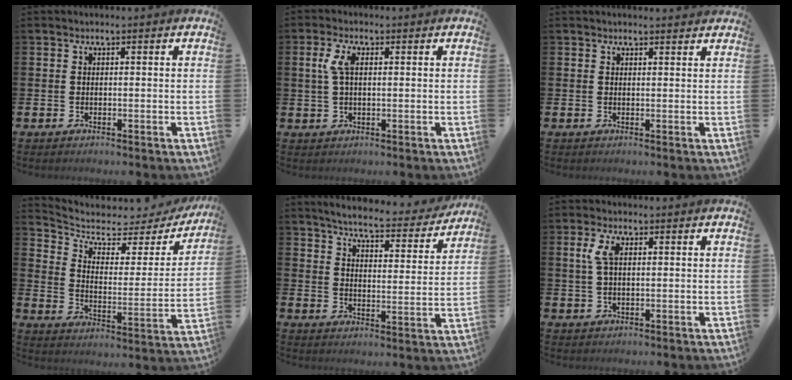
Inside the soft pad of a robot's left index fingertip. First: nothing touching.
{"total": 4.2, "force": [1.2, 1.8, 3.6], "torque": [-0.086, 0.008, 0.017]}
{"total": 1.1, "force": [1.1, 0.1, 0.1], "torque": [0.006, -0.004, 0.019]}
{"total": 4.7, "force": [3.9, 2.1, 1.5], "torque": [-0.061, -0.035, 0.057]}
{"total": 5.7, "force": [5.4, 0.7, 1.8], "torque": [-0.054, -0.036, 0.087]}
{"total": 4.1, "force": [1.4, 1.7, 3.4], "torque": [-0.075, 0.009, 0.023]}